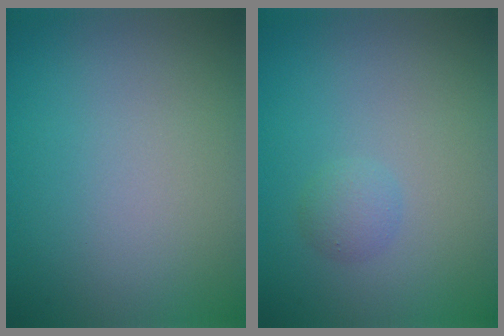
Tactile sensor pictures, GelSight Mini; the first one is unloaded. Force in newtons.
{"total": 1.3, "press": 1.3, "slide": 0.1}